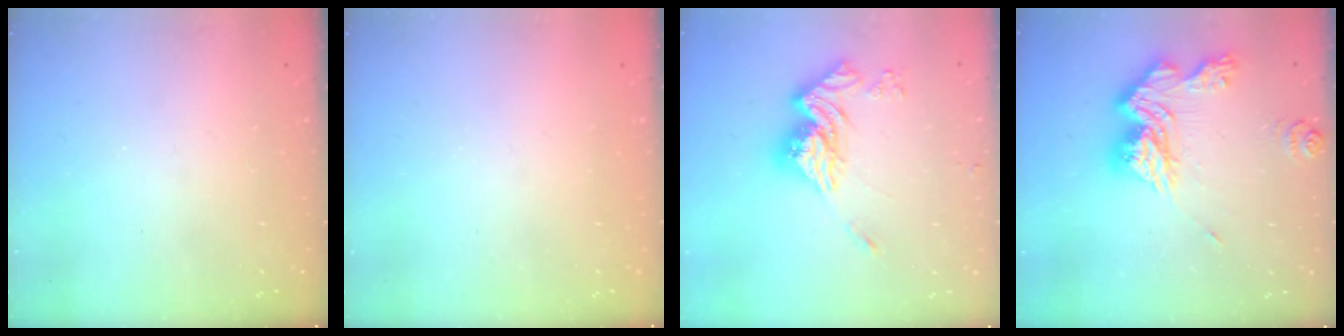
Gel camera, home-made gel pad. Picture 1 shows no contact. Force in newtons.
{"total": 0.0}
{"total": 15.5, "press": 15.5, "slide": 1.4}
{"total": 16.0, "press": 16.0, "slide": 1.5}